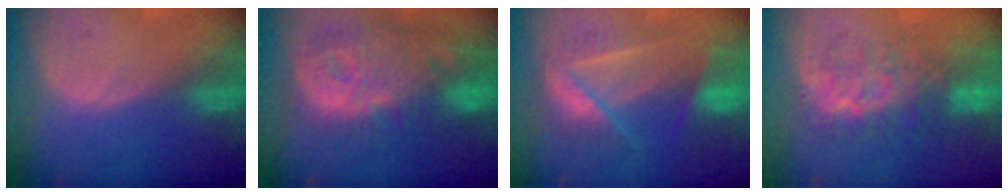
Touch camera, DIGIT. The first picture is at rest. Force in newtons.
{"total": 13.8, "press": 12.0, "slide": 6.7}
{"total": 7.5, "press": 7.4, "slide": 1.1}
{"total": 8.5, "press": 8.0, "slide": 2.9}